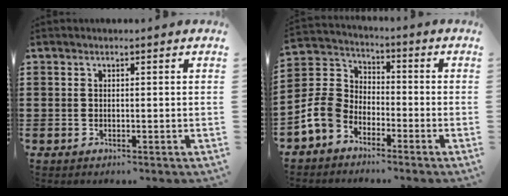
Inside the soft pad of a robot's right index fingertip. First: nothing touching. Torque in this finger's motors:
{"motor_torque": [0.66, 0.84, -0.27, -0.21]}